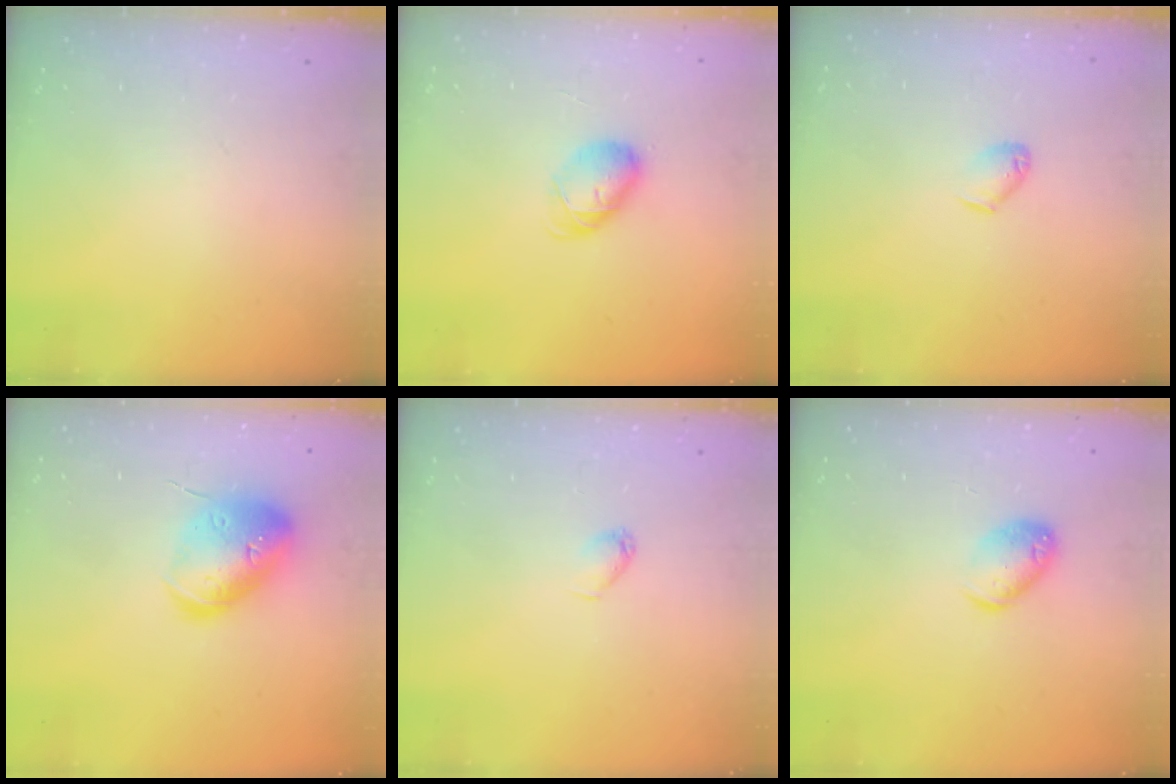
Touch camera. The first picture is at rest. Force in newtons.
{"total": 7.9, "press": 7.8, "slide": 0.9}
{"total": 3.8, "press": 3.7, "slide": 0.7}
{"total": 16.9, "press": 16.8, "slide": 2.2}
{"total": 3.2, "press": 3.2, "slide": 0.5}
{"total": 9.0, "press": 8.9, "slide": 1.5}